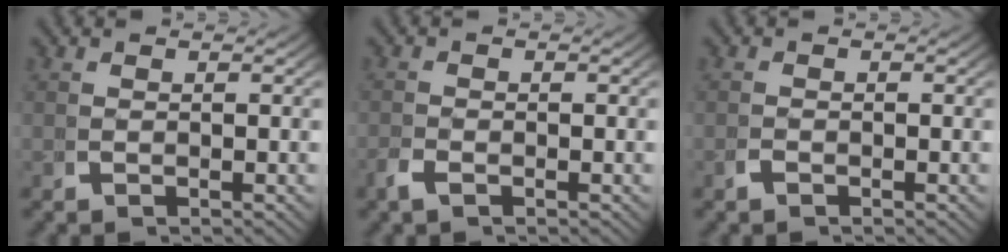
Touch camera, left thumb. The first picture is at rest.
{"total": 1.2, "force": [-1.0, 0.4, 0.5], "torque": [-0.015, -0.002, -0.022]}
{"total": 0.7, "force": [-0.6, 0.1, 0.2], "torque": [-0.006, -0.002, -0.015]}